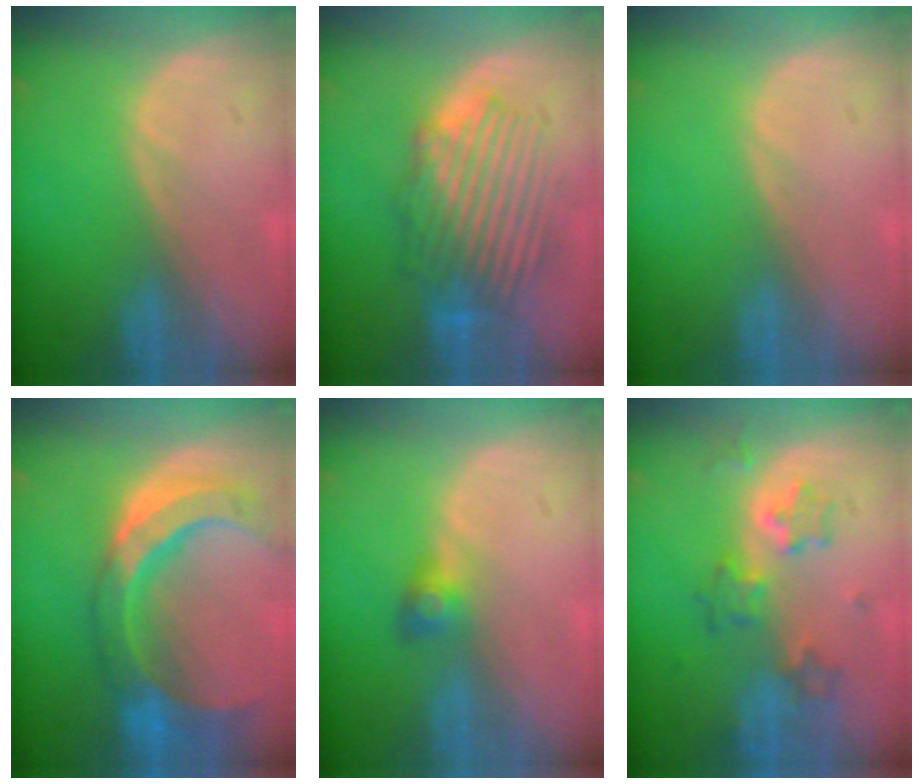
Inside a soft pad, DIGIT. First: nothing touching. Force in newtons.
{"total": 8.9, "press": 8.6, "slide": 2.3}
{"total": 0.0}
{"total": 11.6, "press": 9.8, "slide": 6.2}
{"total": 2.6, "press": 2.5, "slide": 0.7}
{"total": 6.2, "press": 5.8, "slide": 2.1}